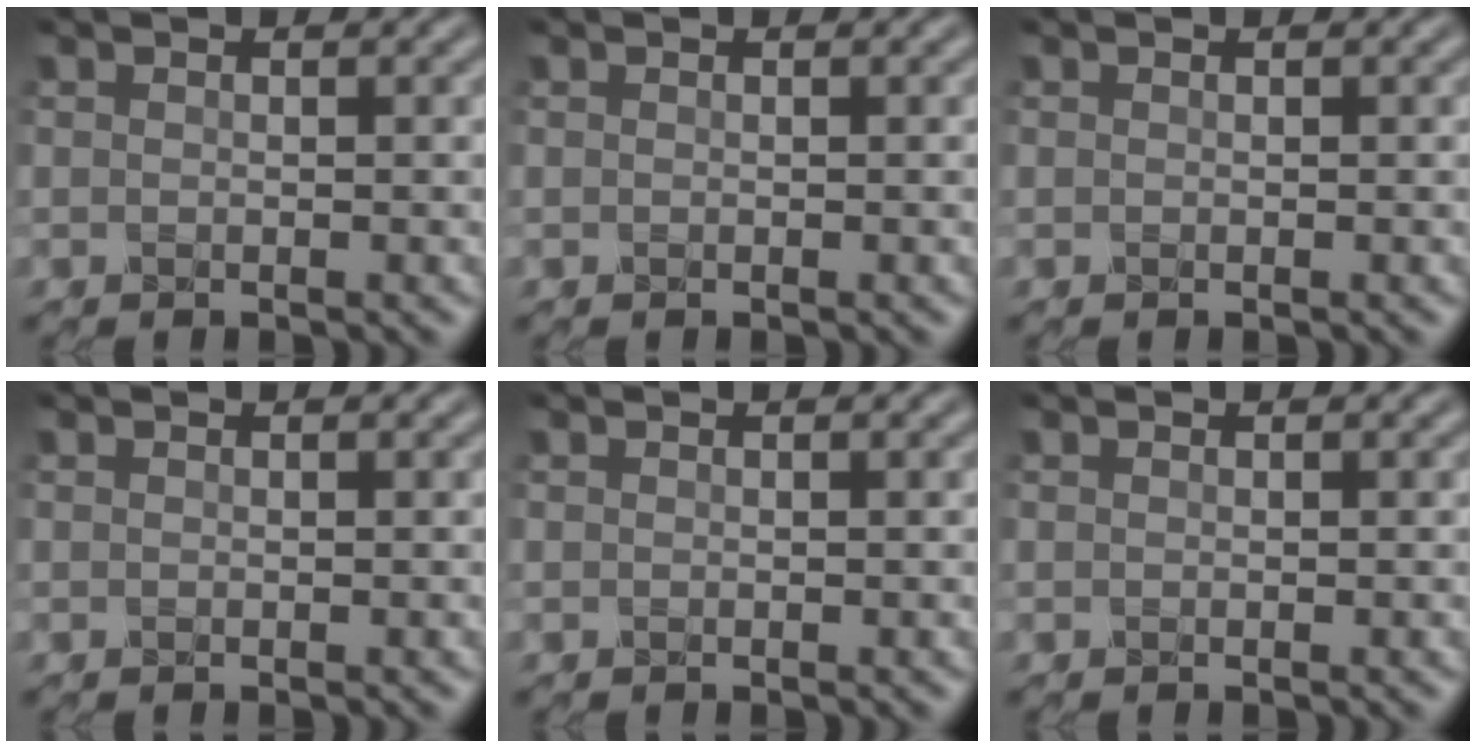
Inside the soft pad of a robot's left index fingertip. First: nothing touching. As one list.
[{"total": 0.0}, {"total": 0.0}, {"total": 0.0}, {"total": 0.0}, {"total": 0.0}]